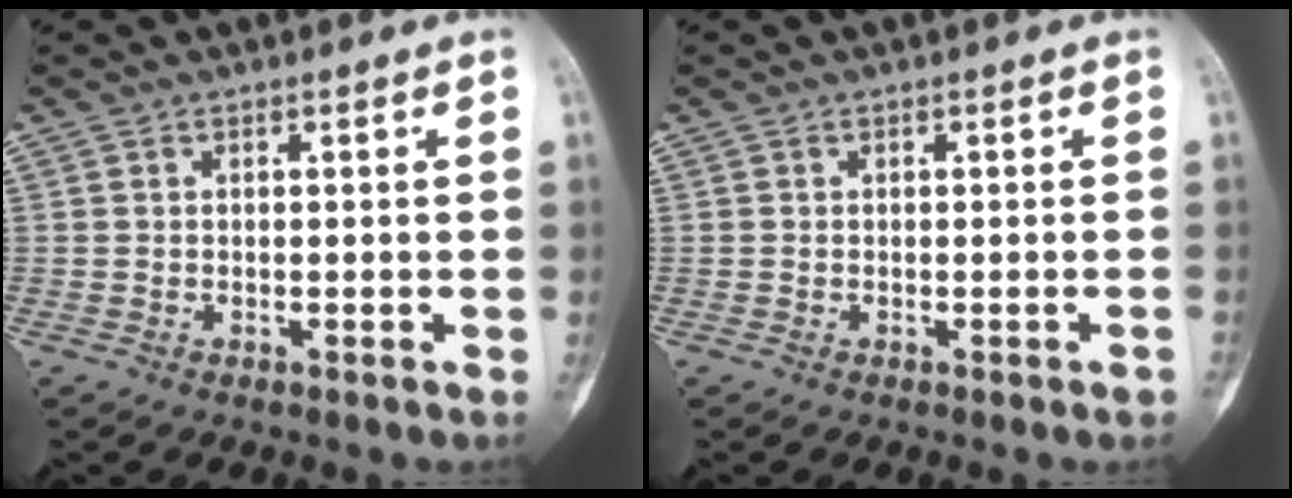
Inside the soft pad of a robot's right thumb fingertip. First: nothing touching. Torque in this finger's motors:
{"motor_torque": [0.46, 0.19, 0.17, -0.28, 0.14]}